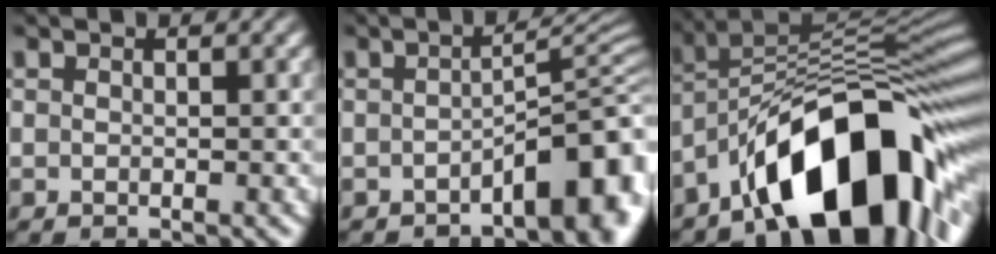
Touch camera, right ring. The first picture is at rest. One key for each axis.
{"total": 8.0, "fx": -3.4, "fy": 2.8, "fz": 6.6, "tx": -0.068, "ty": 0.005, "tz": -0.051}
{"total": 15.8, "fx": -5.3, "fy": 8.4, "fz": 12.2, "tx": -0.190, "ty": -0.022, "tz": -0.065}